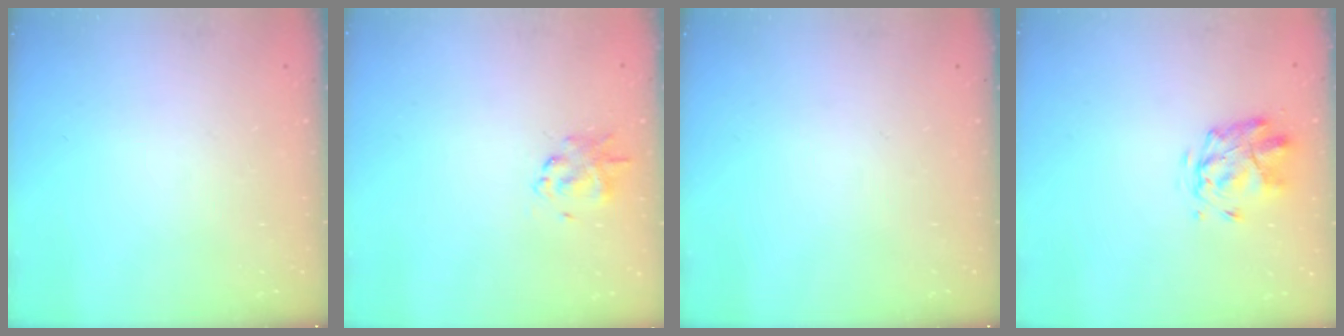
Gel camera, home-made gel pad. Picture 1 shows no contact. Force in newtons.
{"total": 1.9, "press": 1.8, "slide": 0.6}
{"total": 0.0}
{"total": 2.8, "press": 2.4, "slide": 1.5}